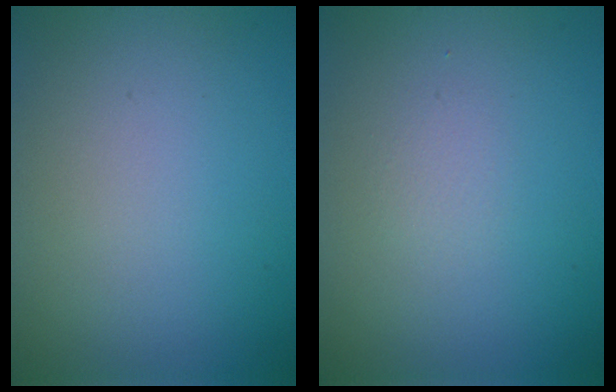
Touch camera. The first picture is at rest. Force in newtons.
{"total": 0.8, "press": 0.8, "slide": 0.1}